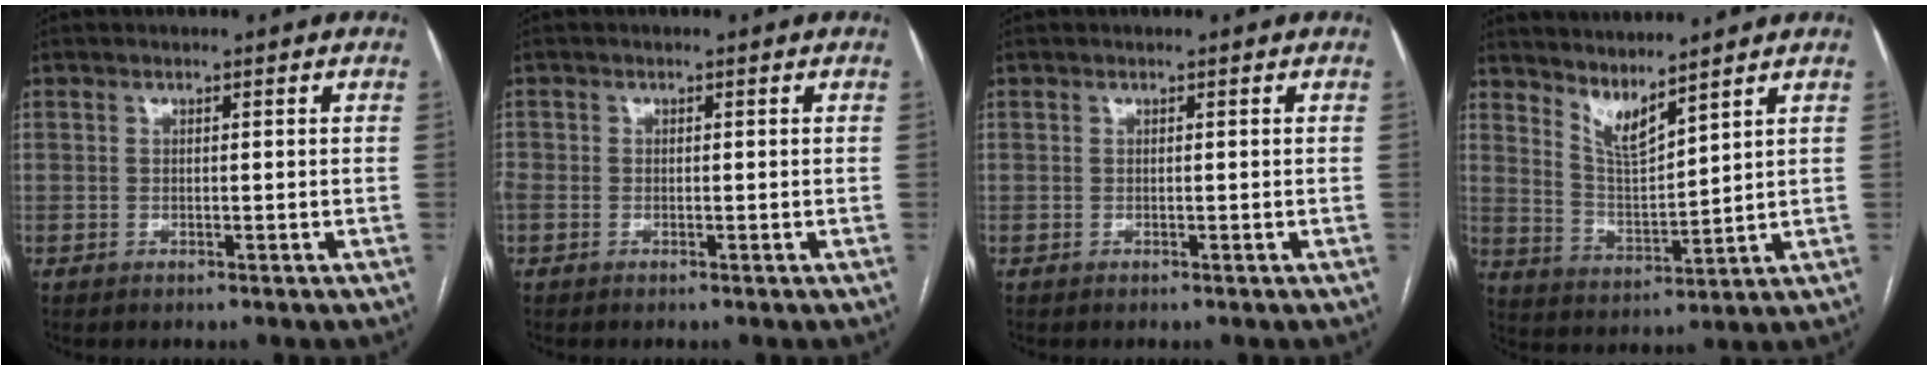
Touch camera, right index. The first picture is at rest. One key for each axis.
{"total": 1.6, "fx": -0.5, "fy": 1.3, "fz": 0.8, "tx": -0.032, "ty": 0.006, "tz": -0.011}
{"total": 0.0}
{"total": 6.1, "fx": 5.4, "fy": 0.4, "fz": 2.8, "tx": -0.063, "ty": -0.013, "tz": 0.115}